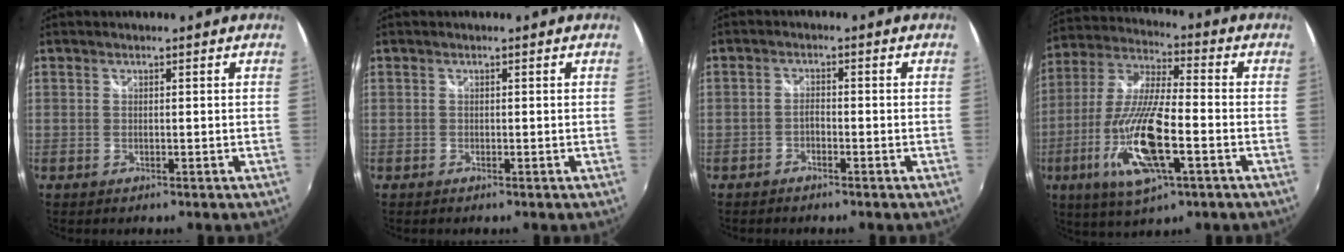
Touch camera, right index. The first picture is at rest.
{"total": 0.0}
{"total": 1.7, "force": [-1.4, 0.5, 0.8], "torque": [-0.022, 0.004, -0.027]}
{"total": 18.1, "force": [-6.4, 4.9, 16.2], "torque": [-0.339, -0.024, -0.120]}